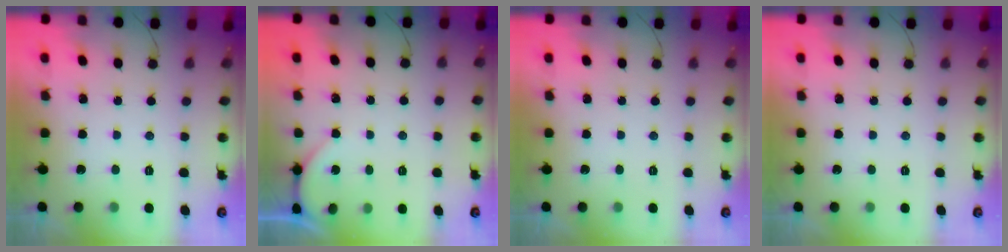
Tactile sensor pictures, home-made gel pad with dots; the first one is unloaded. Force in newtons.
{"total": 1.3, "press": 1.3, "slide": 0.3}
{"total": 0.0}
{"total": 0.0}